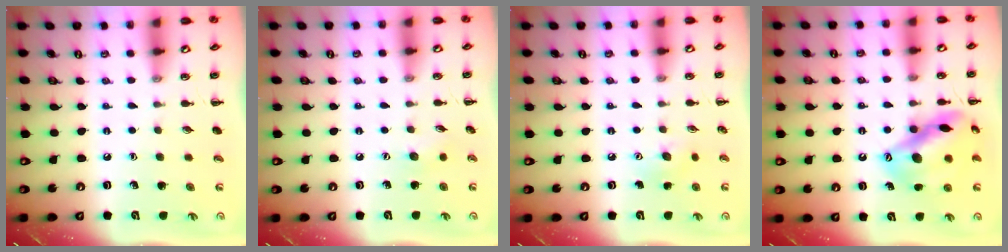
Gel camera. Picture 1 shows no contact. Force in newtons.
{"total": 4.7, "press": 4.6, "slide": 1.0}
{"total": 6.2, "press": 6.0, "slide": 1.4}
{"total": 16.8, "press": 16.8, "slide": 1.7}